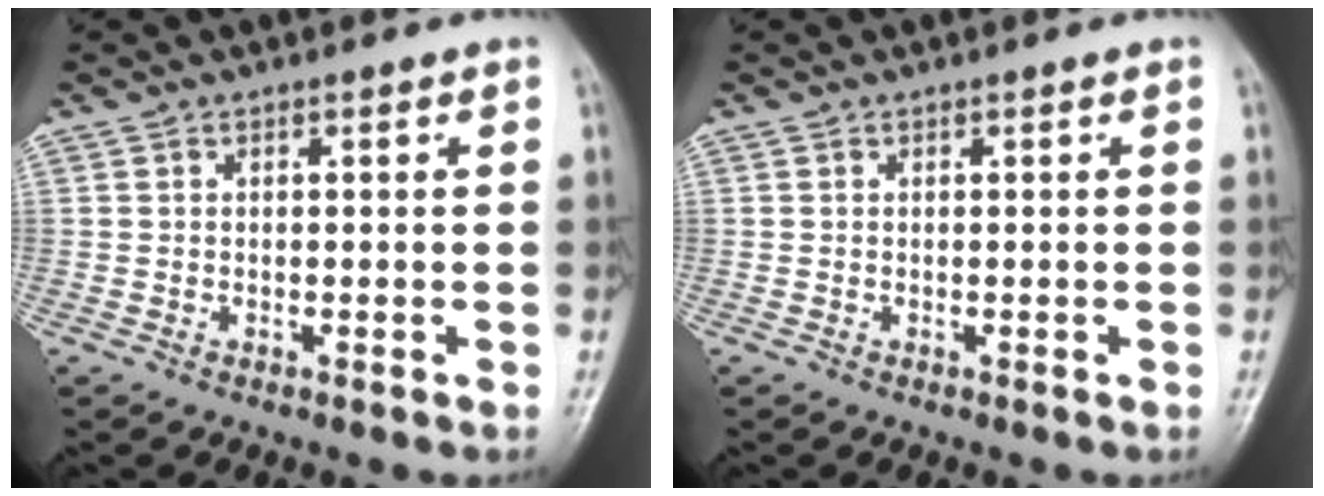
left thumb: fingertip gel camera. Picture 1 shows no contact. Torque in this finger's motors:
{"motor_torque": [0.04, -0.01, 0.00, -0.01, 0.00]}